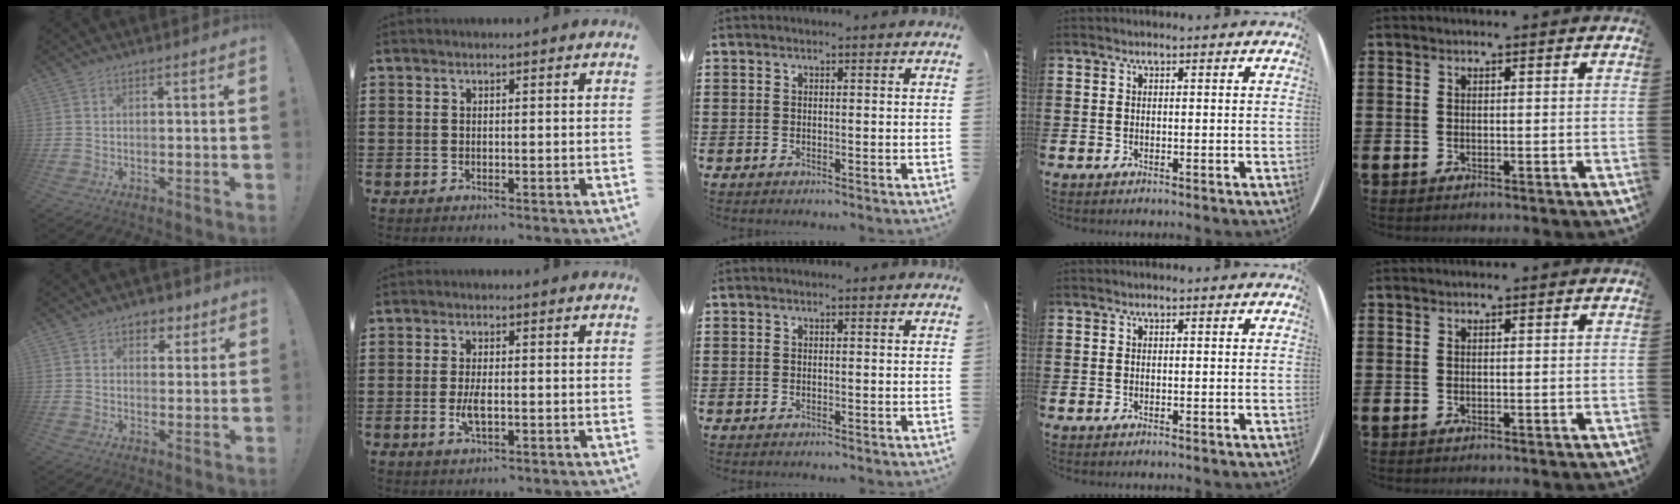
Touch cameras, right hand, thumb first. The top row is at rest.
{"thumb": {"total": 5.8, "force": [3.1, 4.5, 2.1], "torque": [-0.008, -0.017, 0.054]}, "index": {"total": 3.6, "force": [-0.7, 1.2, 3.3], "torque": [-0.067, -0.005, -0.012]}}